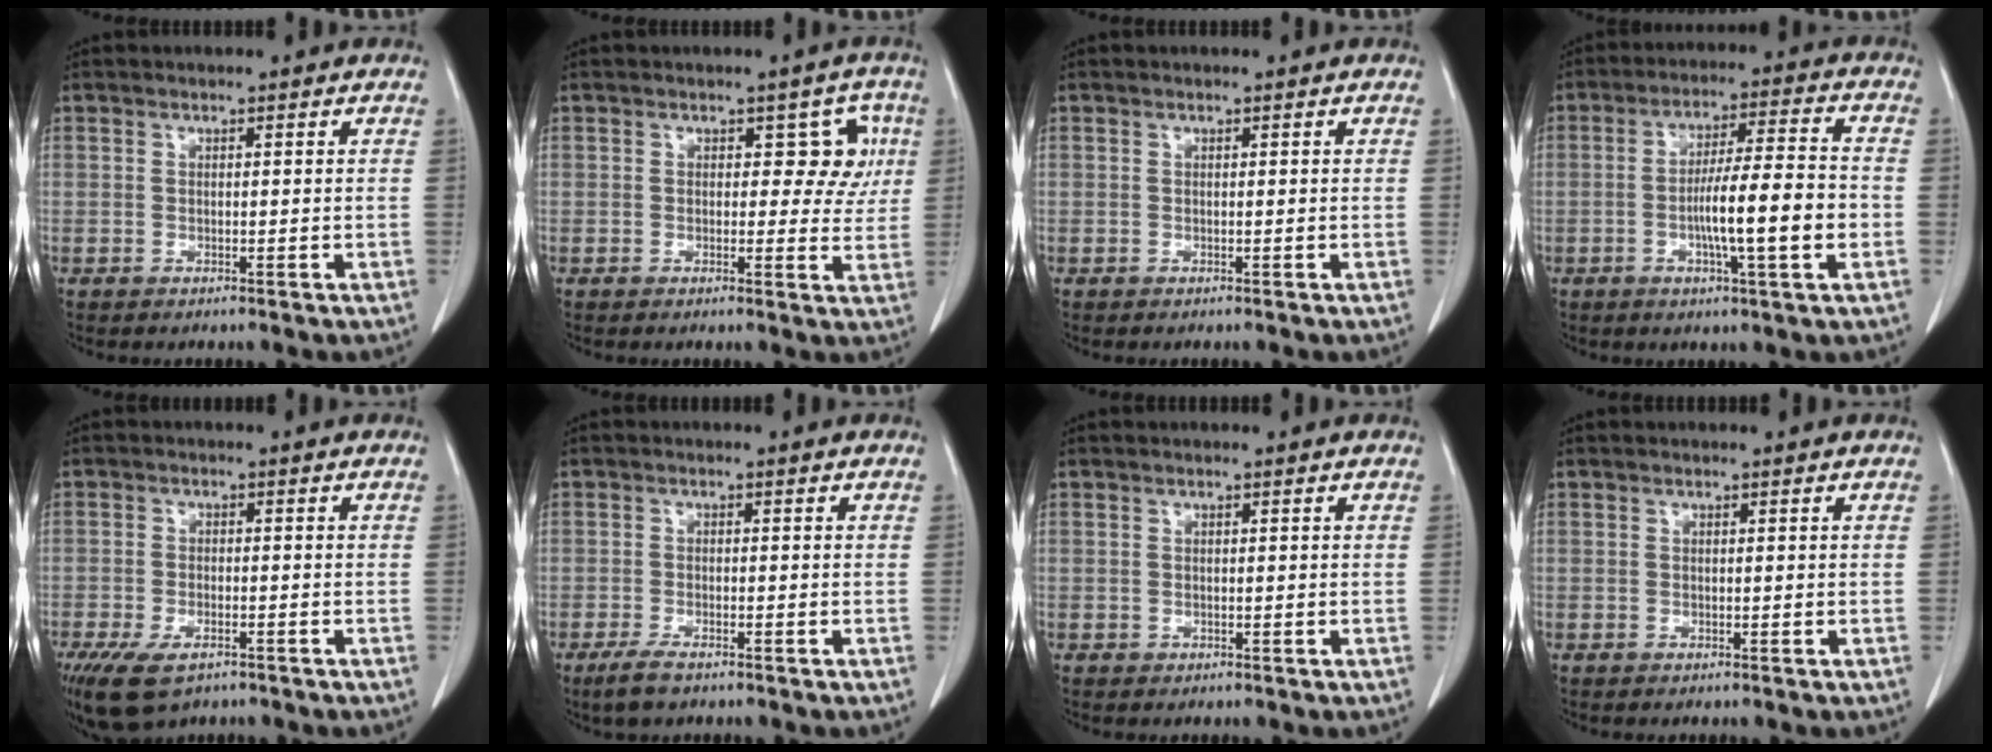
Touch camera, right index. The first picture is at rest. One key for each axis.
{"total": 5.3, "fx": 1.3, "fy": 3.1, "fz": 4.0, "tx": -0.028, "ty": 0.017, "tz": 0.013}
{"total": 0.0}
{"total": 10.9, "fx": -2.4, "fy": 0.5, "fz": 10.7, "tx": -0.174, "ty": 0.008, "tz": -0.040}
{"total": 9.2, "fx": -5.7, "fy": 4.4, "fz": 5.6, "tx": -0.121, "ty": -0.017, "tz": -0.090}
{"total": 3.2, "fx": -2.3, "fy": 1.0, "fz": 2.0, "tx": -0.052, "ty": -0.007, "tz": -0.041}
{"total": 0.0}
{"total": 0.0}